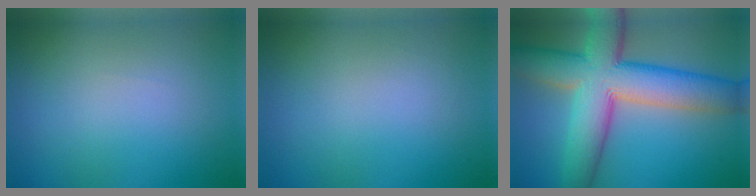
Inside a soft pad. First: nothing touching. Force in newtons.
{"total": 0.0}
{"total": 11.8, "press": 11.8, "slide": 0.5}